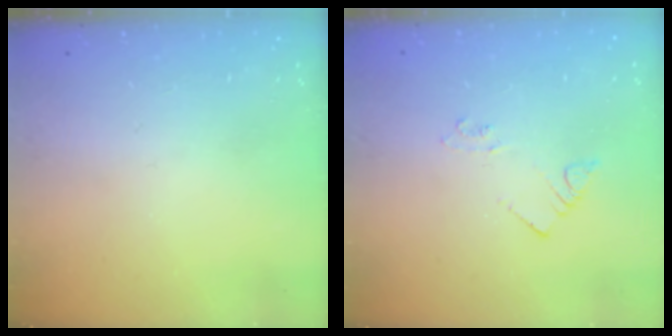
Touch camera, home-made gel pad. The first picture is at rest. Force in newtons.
{"total": 1.9, "press": 1.9, "slide": 0.3}